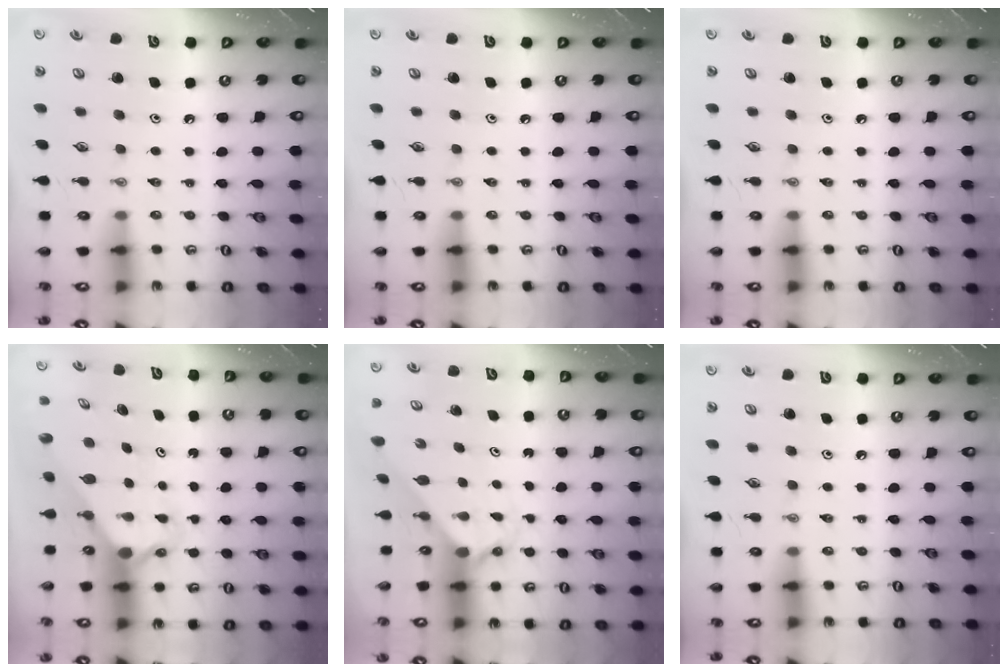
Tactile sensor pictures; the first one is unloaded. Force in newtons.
{"total": 0.0}
{"total": 0.0}
{"total": 3.3, "press": 3.3, "slide": 0.1}
{"total": 2.0, "press": 2.0, "slide": 0.2}
{"total": 0.0}